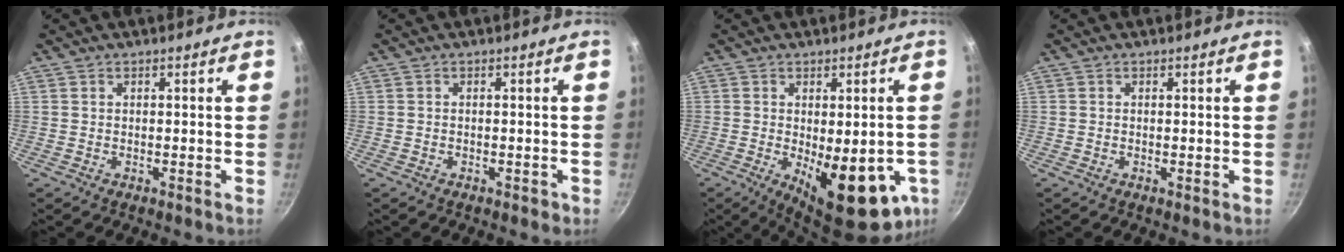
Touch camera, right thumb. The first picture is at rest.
{"total": 1.1, "force": [-0.6, 0.6, 0.6], "torque": [-0.009, 0.006, -0.004]}
{"total": 16.6, "force": [-4.2, 6.9, 14.5], "torque": [-0.163, -0.020, -0.040]}
{"total": 0.0}